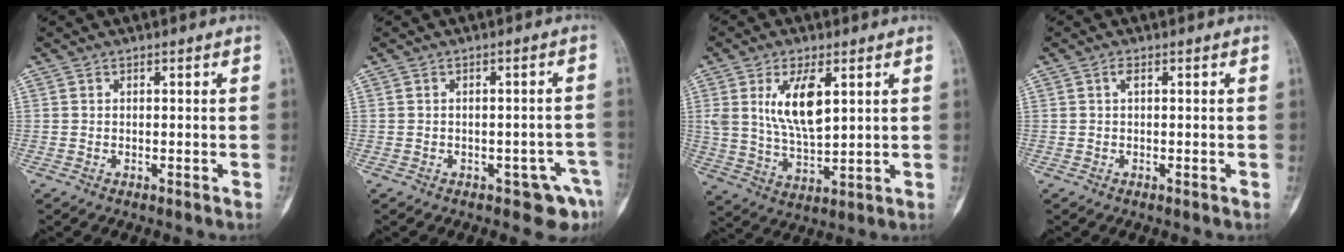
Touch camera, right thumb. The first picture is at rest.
{"total": 5.2, "force": [-2.9, 2.7, 3.4], "torque": [-0.022, 0.021, -0.029]}
{"total": 10.8, "force": [3.6, 4.7, 9.0], "torque": [-0.162, -0.022, 0.076]}
{"total": 0.8, "force": [0.2, 0.2, 0.7], "torque": [-0.014, 0.003, 0.004]}